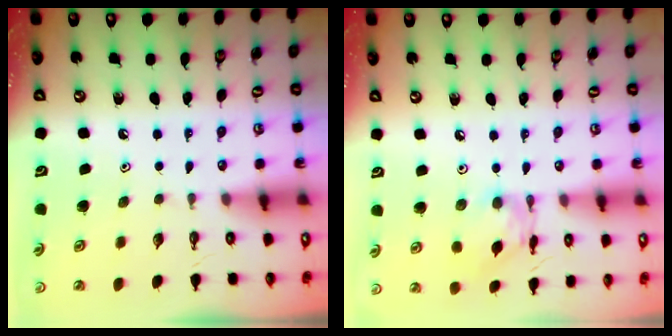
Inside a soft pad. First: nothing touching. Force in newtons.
{"total": 10.5, "press": 10.4, "slide": 0.8}